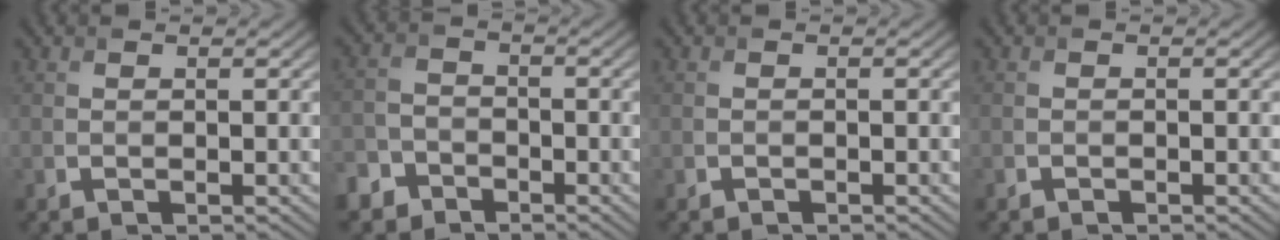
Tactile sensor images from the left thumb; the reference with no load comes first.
{"total": 5.1, "force": [-3.7, 3.3, 1.3], "torque": [-0.035, -0.006, -0.083]}
{"total": 0.5, "force": [-0.4, 0.3, -0.1], "torque": [0.003, -0.003, -0.009]}
{"total": 0.6, "force": [-0.5, 0.3, -0.1], "torque": [0.002, -0.003, -0.010]}